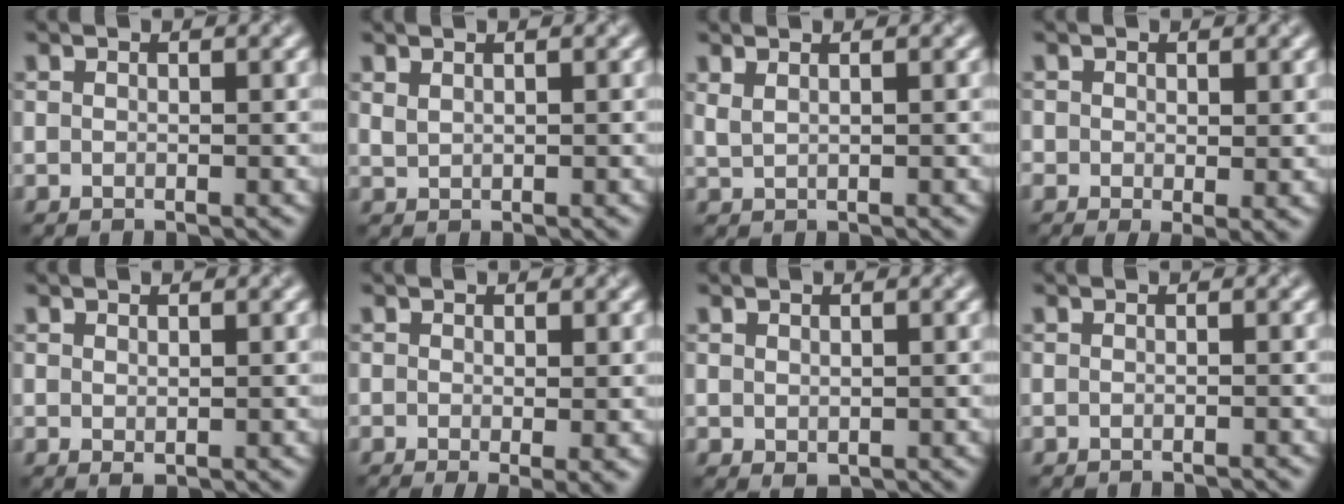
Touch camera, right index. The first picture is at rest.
{"total": 0.8, "force": [0.6, 0.3, 0.4], "torque": [-0.016, -0.002, 0.020]}
{"total": 1.3, "force": [1.0, 0.3, 0.8], "torque": [-0.022, -0.002, 0.025]}
{"total": 2.3, "force": [-0.1, 1.3, 1.9], "torque": [-0.035, -0.012, -0.003]}
{"total": 0.6, "force": [0.3, 0.3, 0.4], "torque": [-0.011, -0.004, 0.010]}
{"total": 2.2, "force": [-0.3, 0.5, 2.1], "torque": [-0.035, -0.011, -0.004]}
{"total": 0.8, "force": [0.2, 0.6, 0.5], "torque": [-0.012, -0.003, 0.009]}
{"total": 1.0, "force": [-0.9, -0.2, -0.1], "torque": [0.000, -0.005, -0.015]}